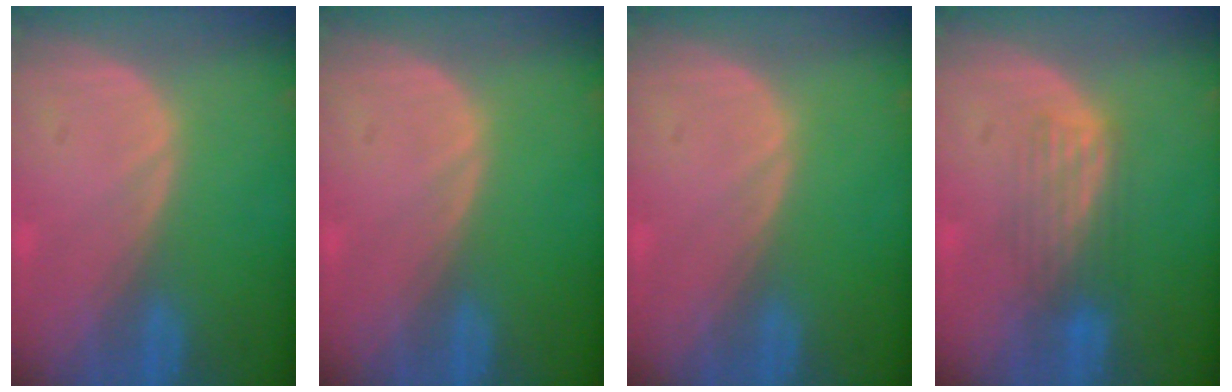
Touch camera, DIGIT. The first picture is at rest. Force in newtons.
{"total": 0.0}
{"total": 0.0}
{"total": 4.1, "press": 4.1, "slide": 0.1}